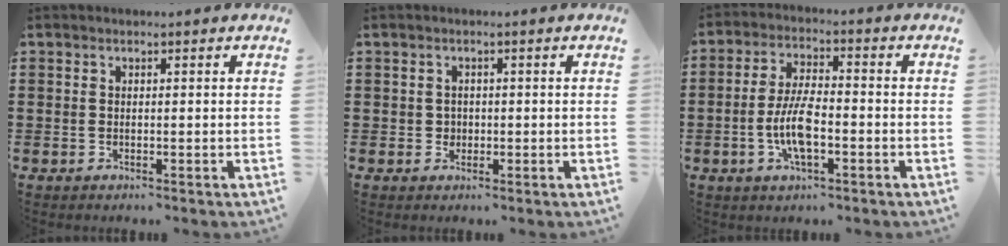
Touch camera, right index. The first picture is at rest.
{"total": 1.3, "force": [0.0, 1.3, 0.3], "torque": [-0.011, 0.006, -0.002]}
{"total": 7.6, "force": [-2.1, 2.5, 6.9], "torque": [-0.159, -0.011, -0.045]}